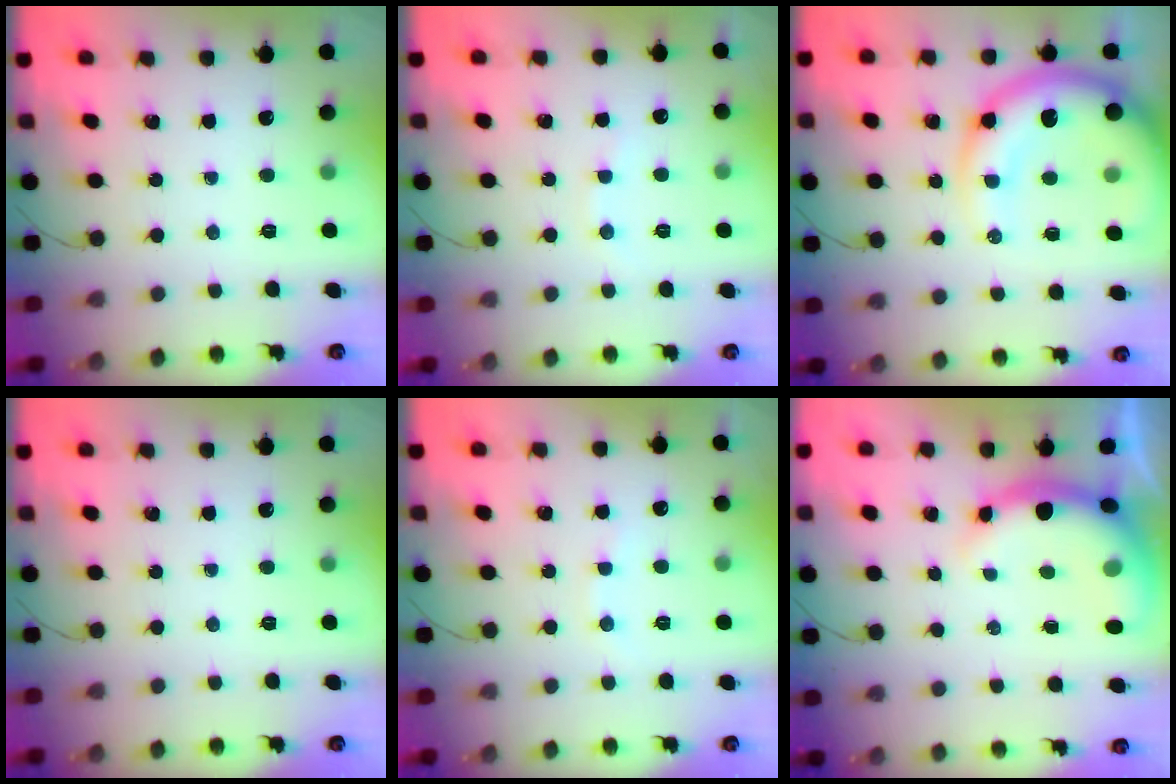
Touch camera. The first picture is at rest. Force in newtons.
{"total": 5.6, "press": 5.4, "slide": 1.1}
{"total": 16.5, "press": 16.1, "slide": 3.5}
{"total": 0.0}
{"total": 5.6, "press": 5.4, "slide": 1.1}
{"total": 9.9, "press": 9.8, "slide": 1.7}